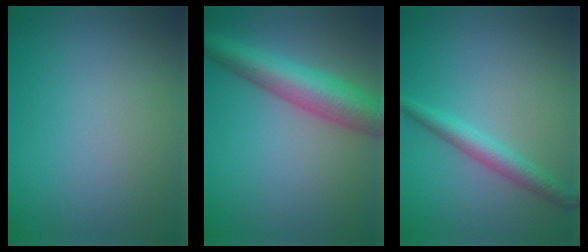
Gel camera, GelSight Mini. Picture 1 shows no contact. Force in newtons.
{"total": 6.5, "press": 6.5, "slide": 0.2}
{"total": 2.7, "press": 2.7, "slide": 0.2}